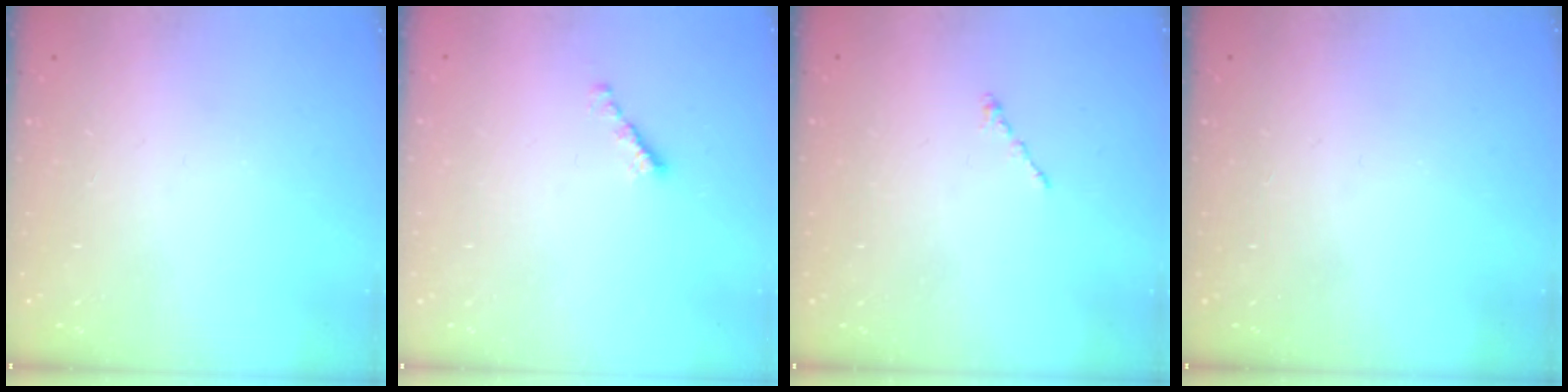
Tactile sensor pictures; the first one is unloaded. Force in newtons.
{"total": 2.2, "press": 2.1, "slide": 0.7}
{"total": 0.0}
{"total": 0.0}